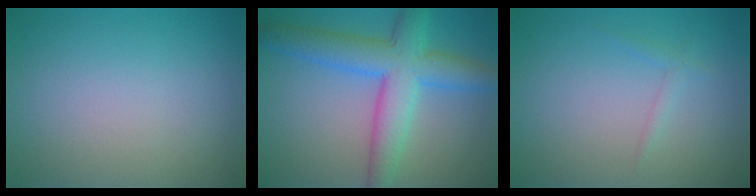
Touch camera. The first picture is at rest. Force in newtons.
{"total": 6.9, "press": 6.9, "slide": 0.3}
{"total": 0.9, "press": 0.9, "slide": 0.1}